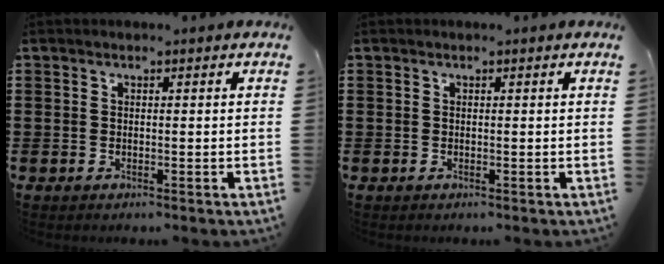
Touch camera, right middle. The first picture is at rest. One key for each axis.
{"total": 0.0}